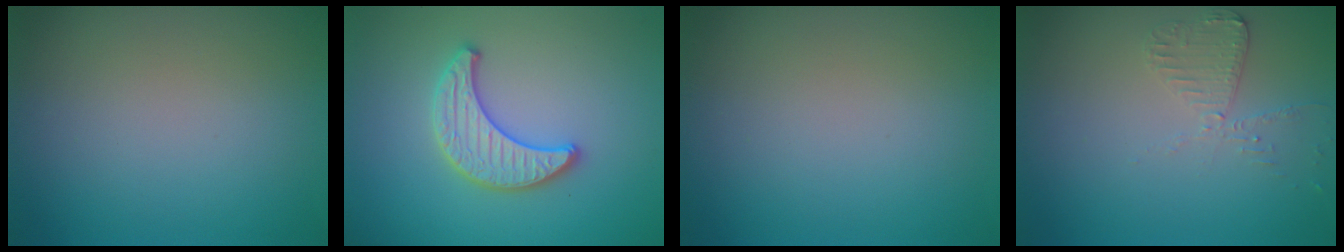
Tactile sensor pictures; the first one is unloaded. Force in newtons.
{"total": 3.3, "press": 3.2, "slide": 0.3}
{"total": 0.0}
{"total": 2.4, "press": 2.4, "slide": 0.2}